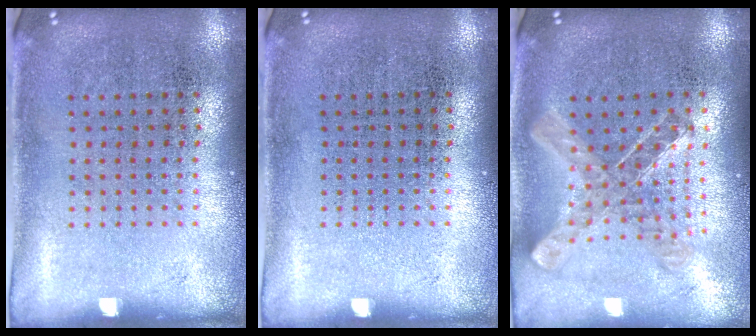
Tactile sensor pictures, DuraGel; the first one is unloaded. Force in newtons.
{"total": 0.0}
{"total": 1.0, "press": 1.0, "slide": 0.1}